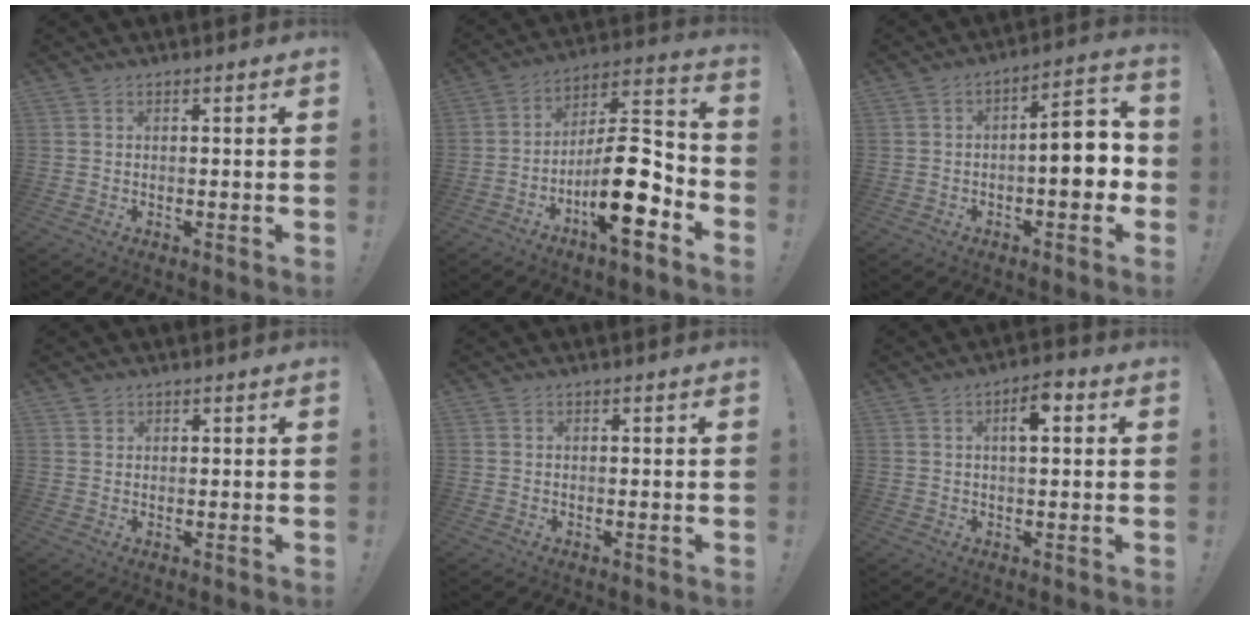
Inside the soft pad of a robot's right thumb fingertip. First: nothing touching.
{"total": 18.3, "force": [-7.3, 5.7, 15.8], "torque": [-0.269, 0.039, -0.115]}
{"total": 11.0, "force": [-1.8, 4.3, 10.0], "torque": [-0.130, 0.009, -0.034]}
{"total": 1.2, "force": [0.9, 0.7, 0.1], "torque": [0.004, -0.003, 0.017]}
{"total": 0.0}
{"total": 5.3, "force": [1.6, 2.0, 4.7], "torque": [-0.061, 0.000, 0.019]}